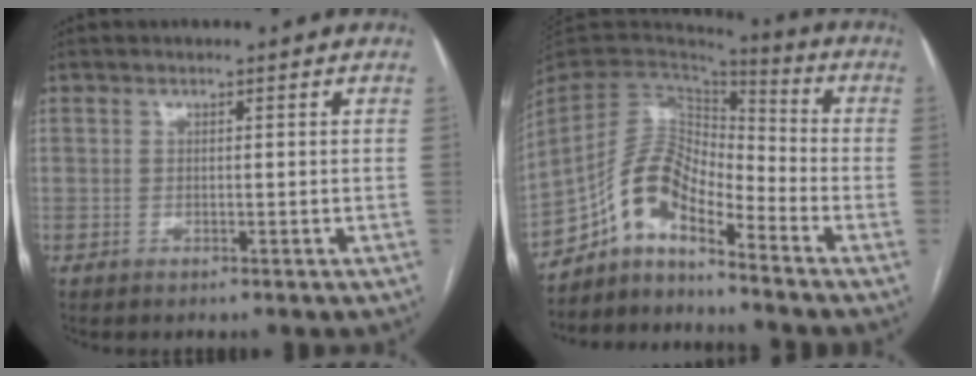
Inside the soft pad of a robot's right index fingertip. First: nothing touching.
{"total": 10.9, "force": [-7.8, 3.5, 6.7], "torque": [-0.135, 0.033, -0.145]}